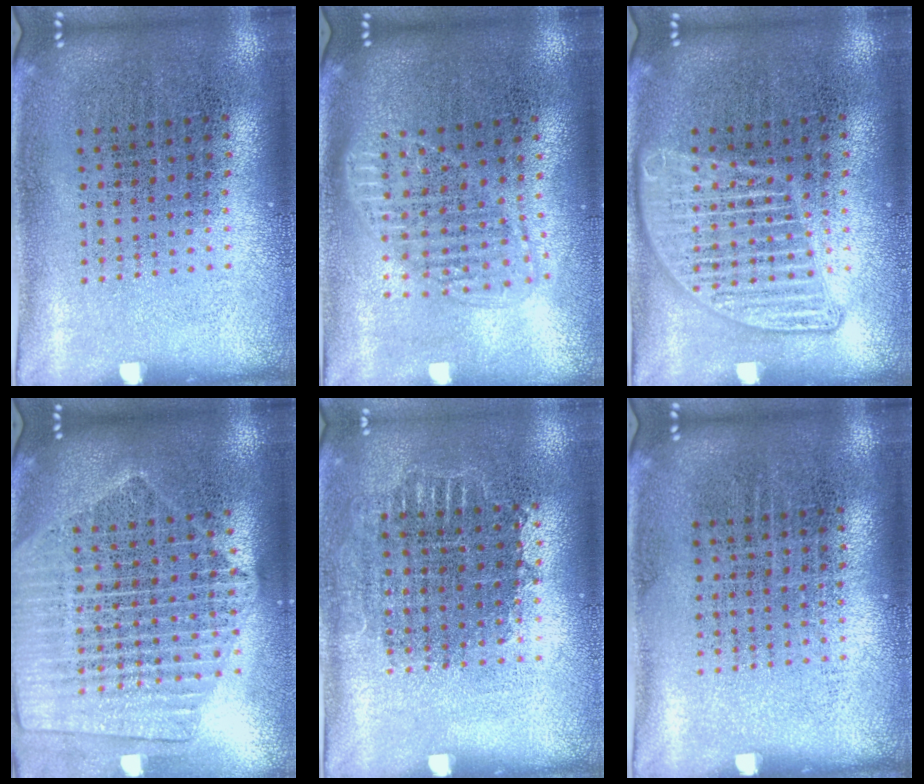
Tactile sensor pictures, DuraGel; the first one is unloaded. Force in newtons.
{"total": 1.6, "press": 1.3, "slide": 0.8}
{"total": 2.8, "press": 2.7, "slide": 0.3}
{"total": 2.2, "press": 1.9, "slide": 1.1}
{"total": 0.8, "press": 0.7, "slide": 0.3}
{"total": 0.0}